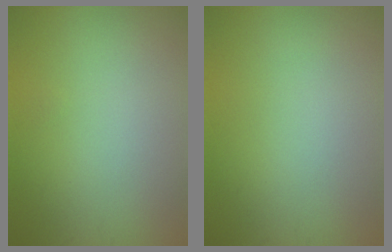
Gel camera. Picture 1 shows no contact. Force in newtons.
{"total": 0.0}